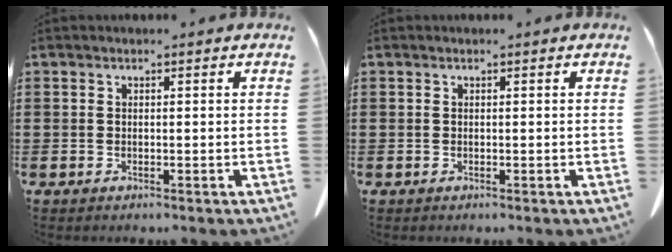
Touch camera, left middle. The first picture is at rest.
{"total": 0.0}